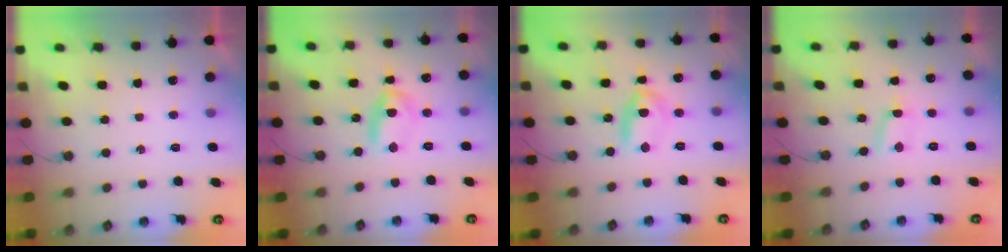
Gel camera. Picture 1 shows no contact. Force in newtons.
{"total": 9.0, "press": 9.0, "slide": 0.7}
{"total": 9.0, "press": 9.0, "slide": 0.7}
{"total": 1.8, "press": 1.8, "slide": 0.2}